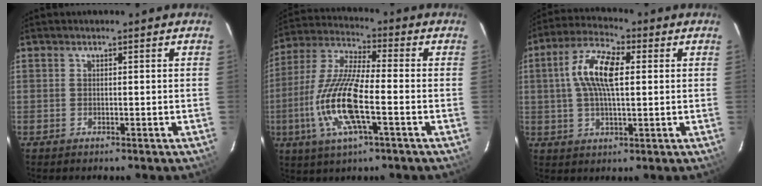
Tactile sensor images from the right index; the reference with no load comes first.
{"total": 15.0, "force": [-4.1, 3.3, 14.1], "torque": [-0.297, -0.008, -0.083]}
{"total": 10.2, "force": [1.7, 3.9, 9.3], "torque": [-0.181, 0.021, 0.027]}